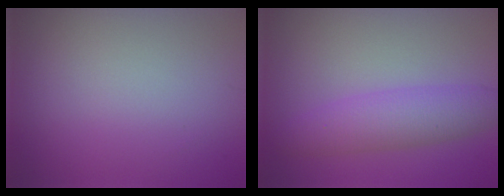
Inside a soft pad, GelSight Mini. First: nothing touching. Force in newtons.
{"total": 4.2, "press": 4.2, "slide": 0.1}